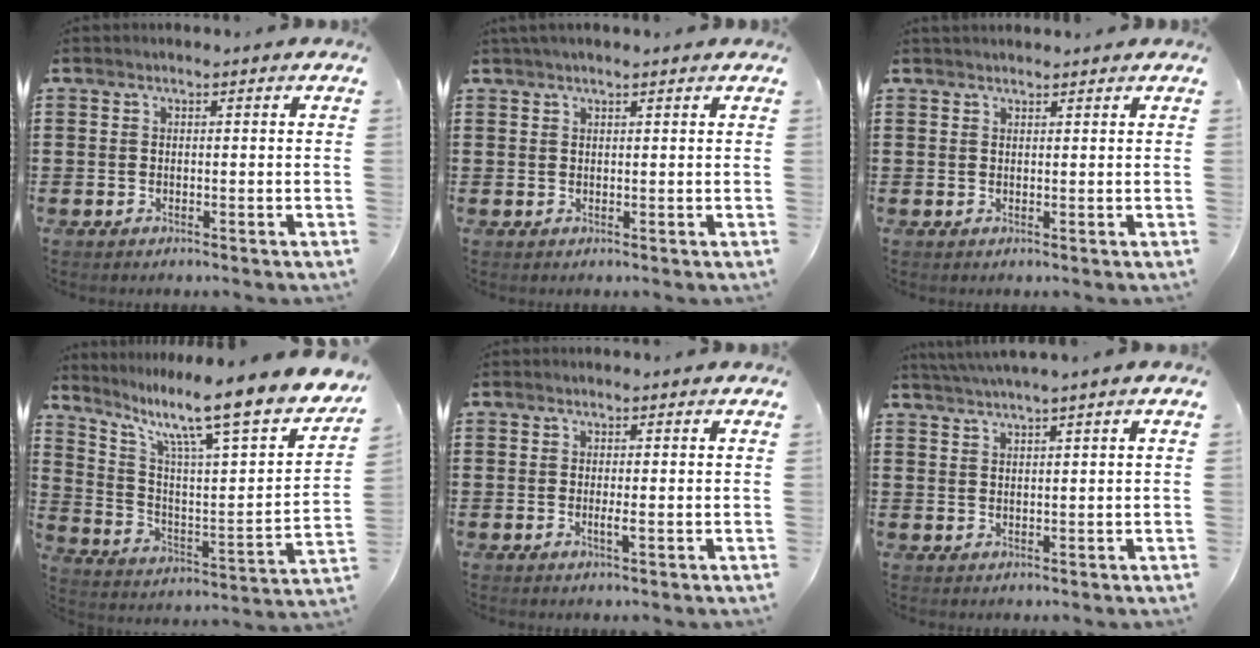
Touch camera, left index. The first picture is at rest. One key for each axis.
{"total": 1.5, "fx": 1.2, "fy": 0.0, "fz": 0.9, "tx": -0.019, "ty": 0.000, "tz": 0.022}
{"total": 1.0, "fx": 1.0, "fy": 0.2, "fz": 0.0, "tx": -0.002, "ty": 0.000, "tz": 0.019}
{"total": 11.8, "fx": 9.0, "fy": 1.1, "fz": 7.6, "tx": -0.151, "ty": -0.079, "tz": 0.135}
{"total": 1.4, "fx": -0.1, "fy": 0.1, "fz": 1.4, "tx": -0.025, "ty": -0.004, "tz": -0.002}
{"total": 2.3, "fx": 1.9, "fy": -0.7, "fz": 1.0, "tx": -0.022, "ty": -0.001, "tz": 0.036}